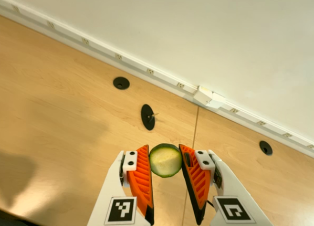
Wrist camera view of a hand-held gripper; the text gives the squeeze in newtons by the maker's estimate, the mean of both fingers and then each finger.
{"total": 10.1, "left": 10.1, "right": 10.2}